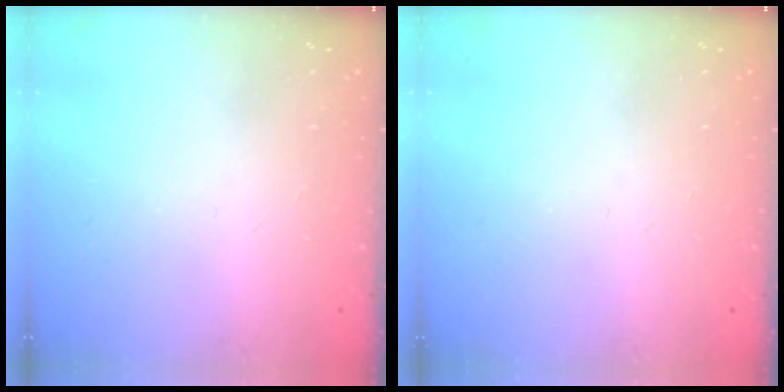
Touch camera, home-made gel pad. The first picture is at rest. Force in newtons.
{"total": 0.0}